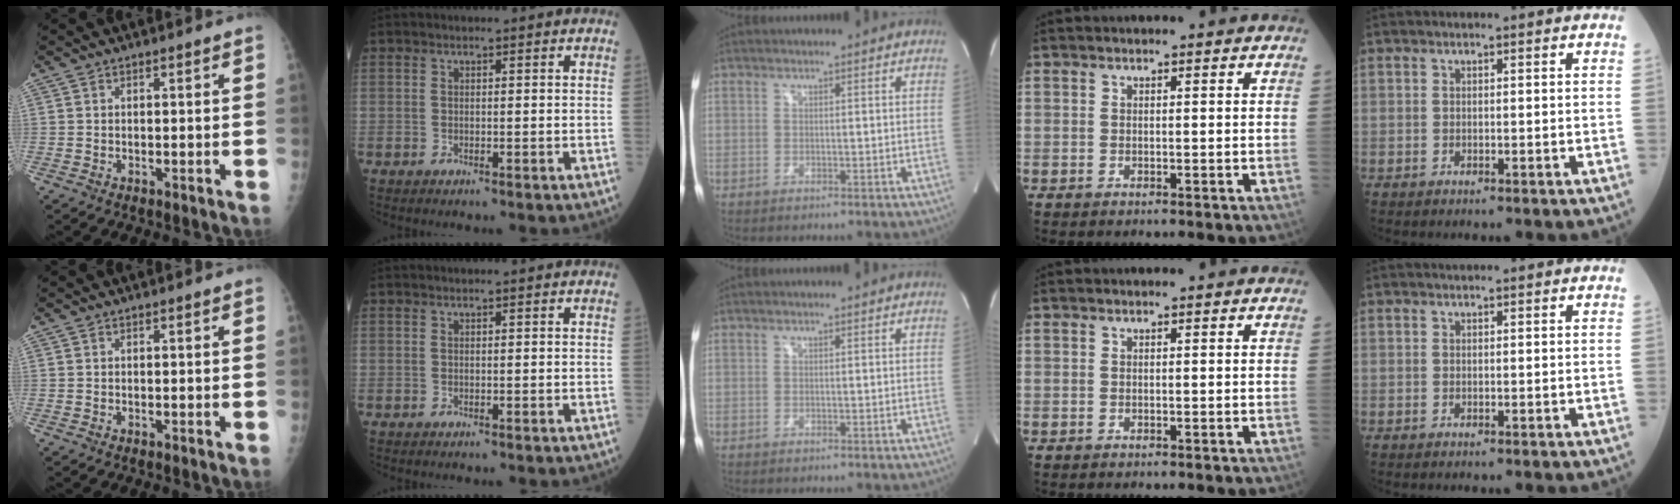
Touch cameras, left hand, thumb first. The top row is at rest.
{}